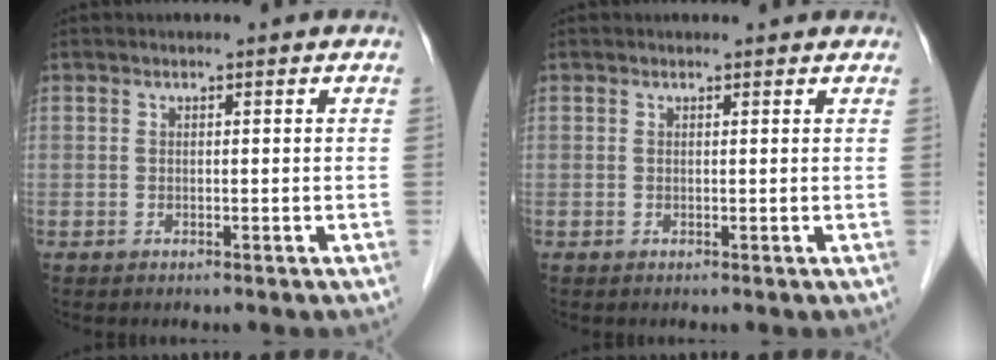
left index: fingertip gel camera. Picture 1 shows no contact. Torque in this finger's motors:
{"motor_torque": [0.27, -0.13, 0.00, 0.01]}